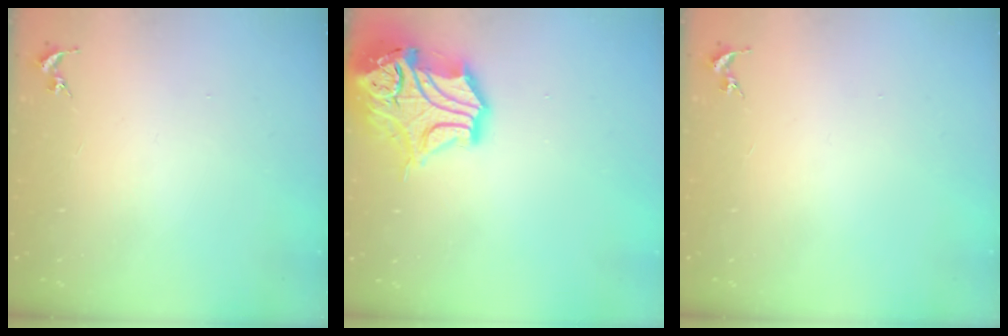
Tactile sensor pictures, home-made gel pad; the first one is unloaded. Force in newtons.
{"total": 17.4, "press": 17.2, "slide": 2.6}
{"total": 0.0}